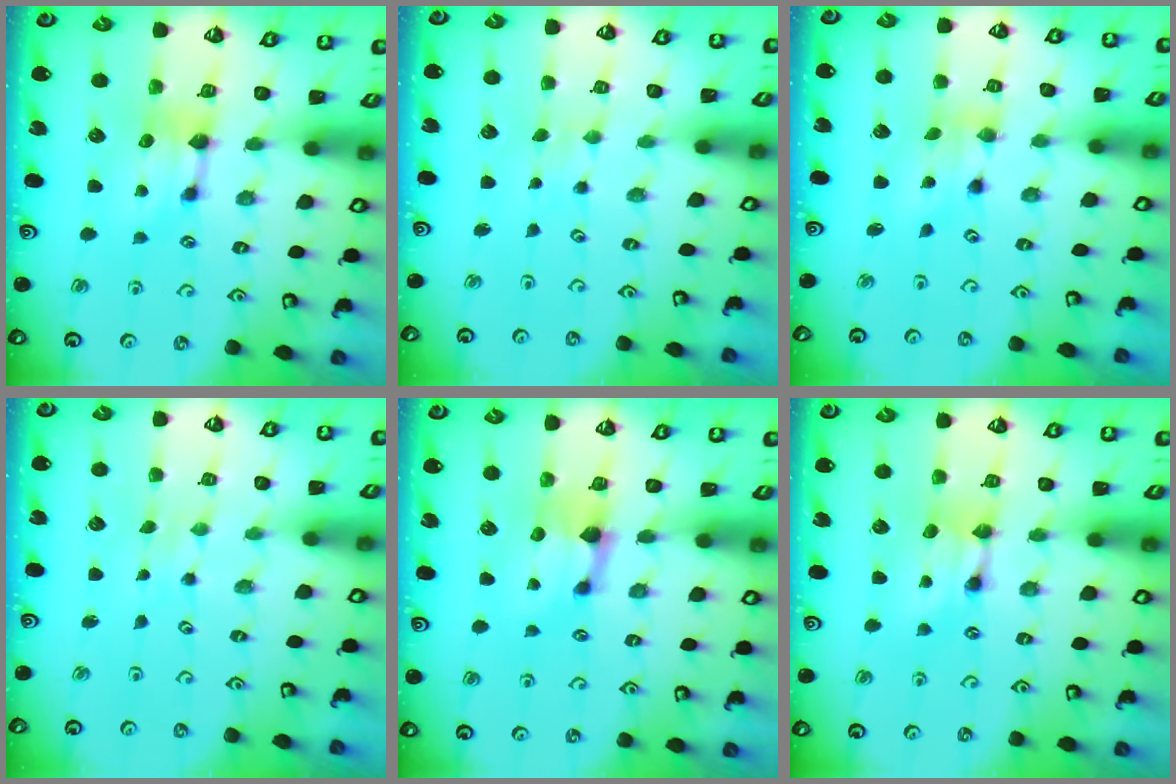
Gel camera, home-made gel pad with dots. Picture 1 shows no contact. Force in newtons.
{"total": 4.8, "press": 4.8, "slide": 0.1}
{"total": 2.0, "press": 1.6, "slide": 1.2}
{"total": 5.1, "press": 5.1, "slide": 0.2}
{"total": 0.7, "press": 0.2, "slide": 0.7}
{"total": 1.8, "press": 1.8, "slide": 0.1}